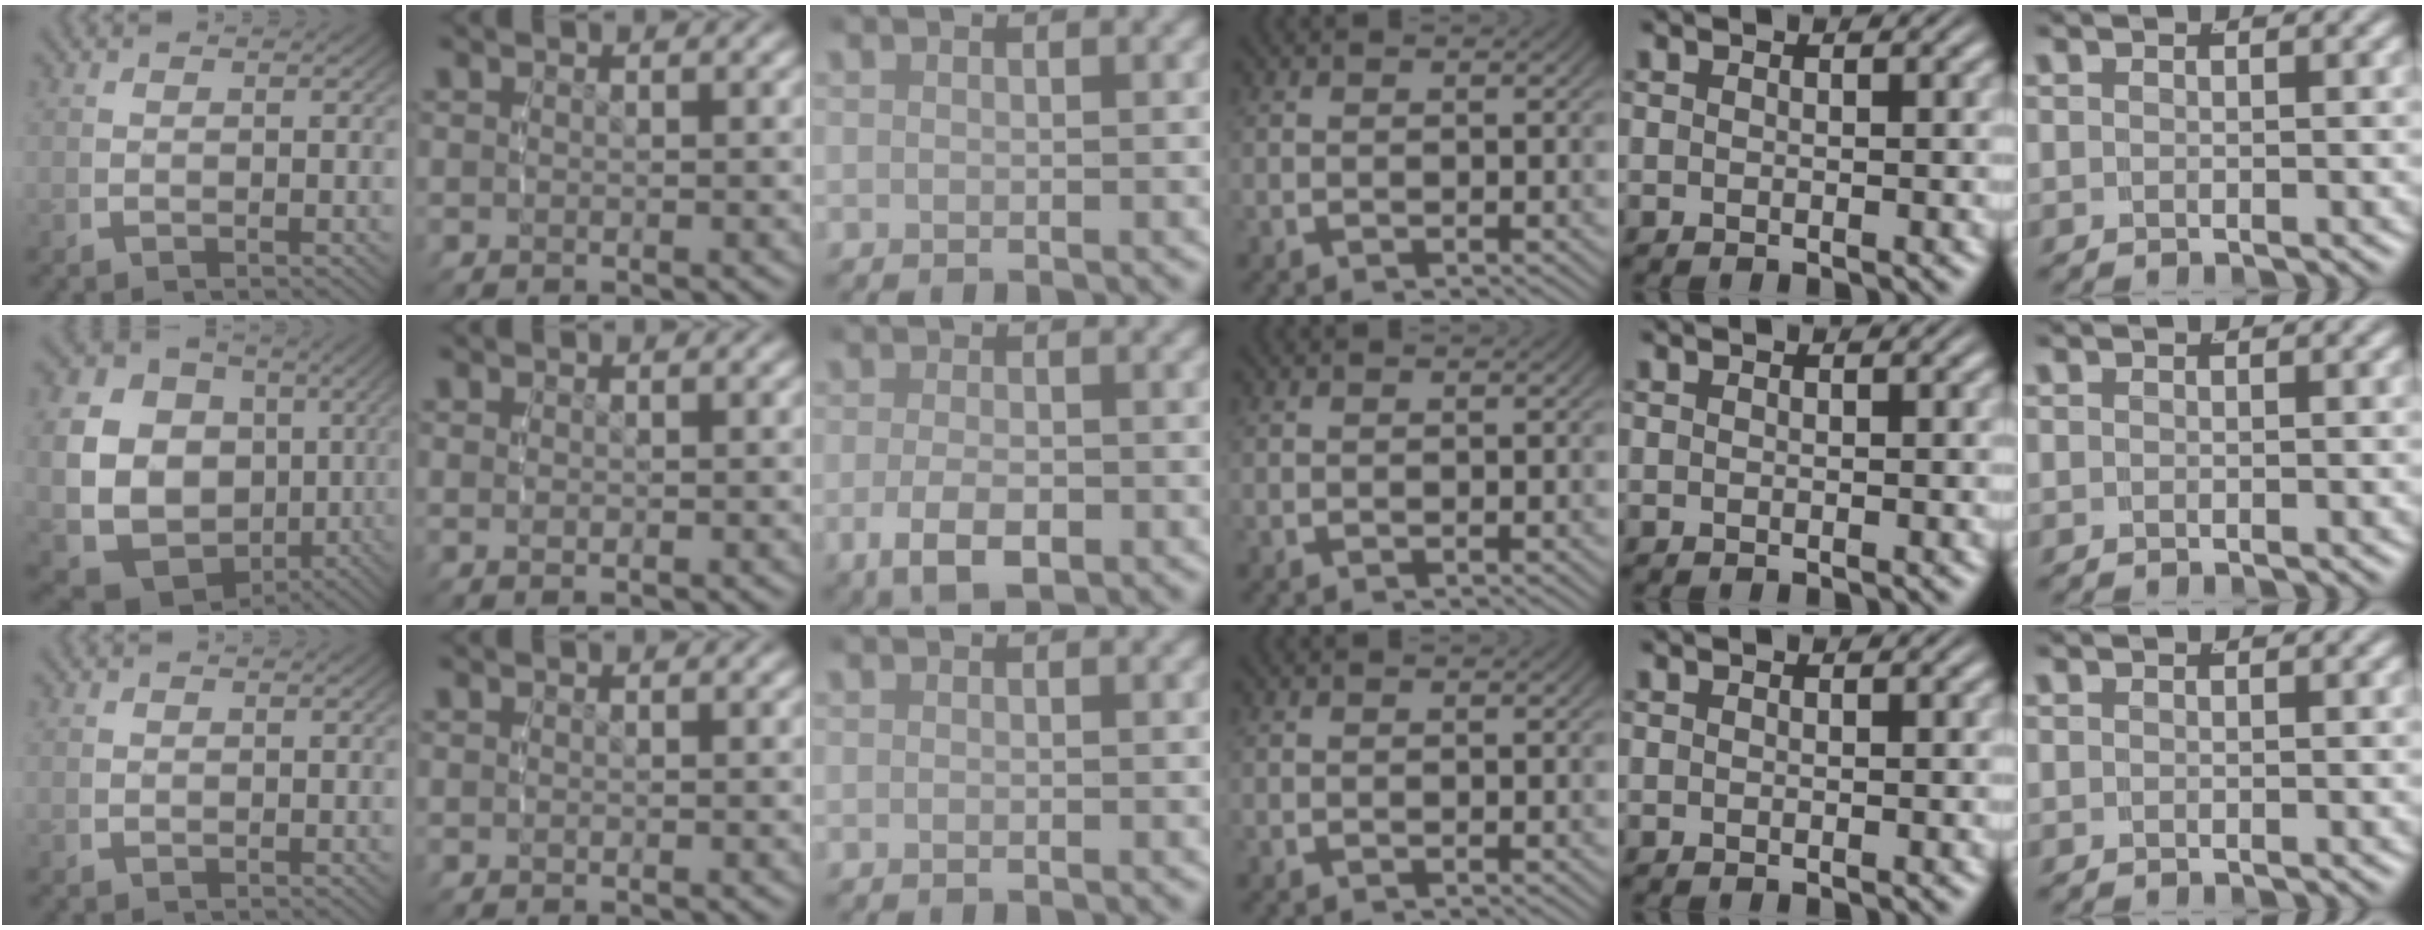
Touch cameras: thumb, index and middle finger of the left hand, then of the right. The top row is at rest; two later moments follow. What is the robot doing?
{"motion": "lift_and_place", "object": "cloth"}